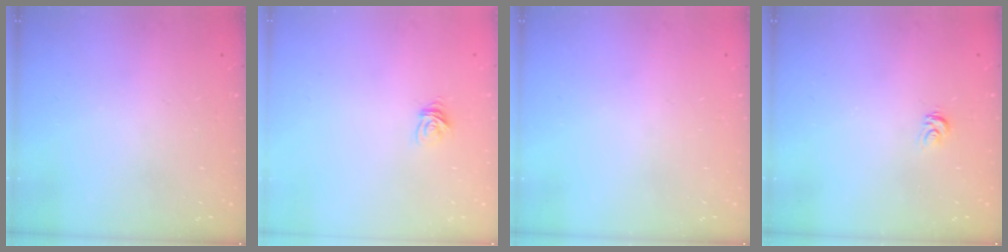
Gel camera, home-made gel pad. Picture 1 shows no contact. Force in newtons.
{"total": 4.9, "press": 4.9, "slide": 0.3}
{"total": 0.0}
{"total": 3.2, "press": 3.2, "slide": 0.1}